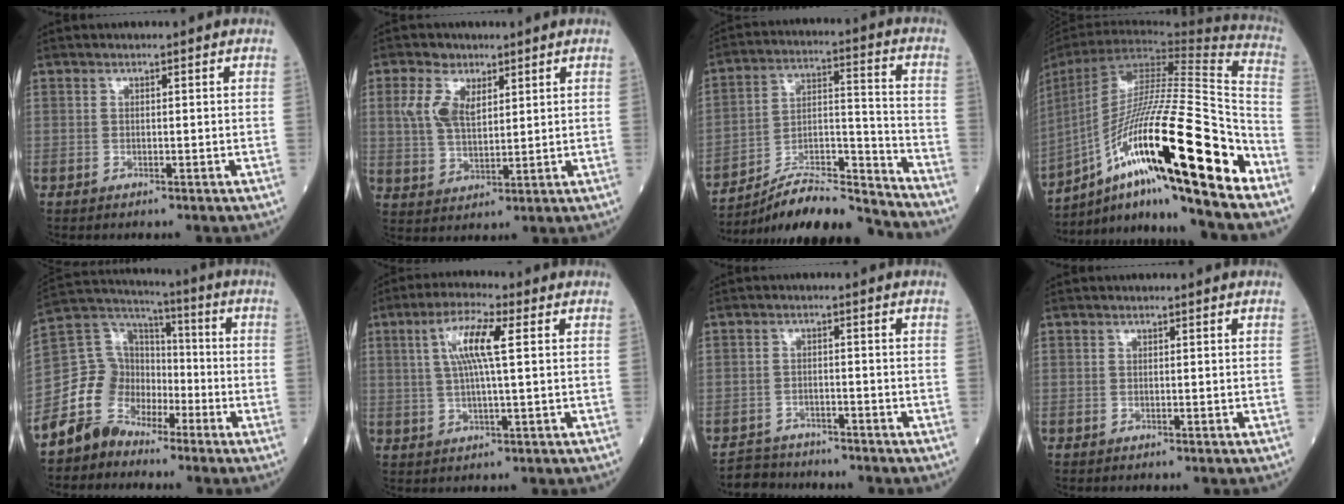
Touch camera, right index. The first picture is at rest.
{"total": 6.5, "force": [2.8, 3.7, 4.5], "torque": [-0.107, 0.011, 0.061]}
{"total": 16.5, "force": [-15.8, 0.6, 4.7], "torque": [-0.081, 0.033, -0.265]}
{"total": 30.1, "force": [-13.8, 3.2, 26.6], "torque": [-0.463, -0.026, -0.236]}
{"total": 9.7, "force": [-6.1, 7.4, 1.4], "torque": [-0.029, 0.057, -0.118]}
{"total": 7.5, "force": [2.1, 0.6, 7.2], "torque": [-0.143, 0.010, 0.039]}
{"total": 4.0, "force": [-3.7, 1.2, -1.0], "torque": [0.018, -0.003, -0.062]}
{"total": 0.0}